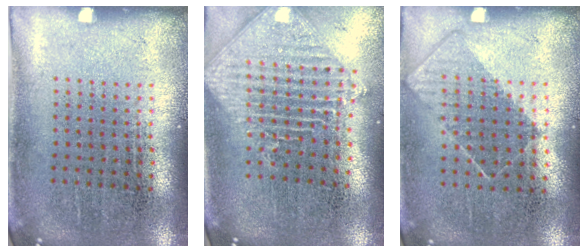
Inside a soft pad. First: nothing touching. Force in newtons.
{"total": 2.0, "press": 1.7, "slide": 1.2}
{"total": 0.8, "press": 0.7, "slide": 0.4}